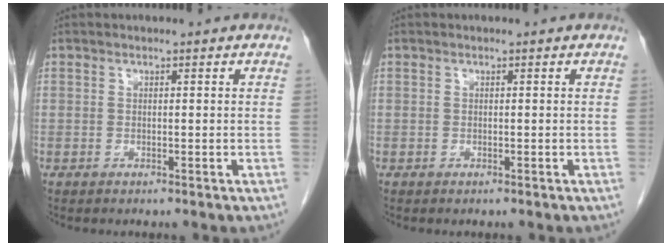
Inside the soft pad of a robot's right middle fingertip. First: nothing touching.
{"total": 0.0}